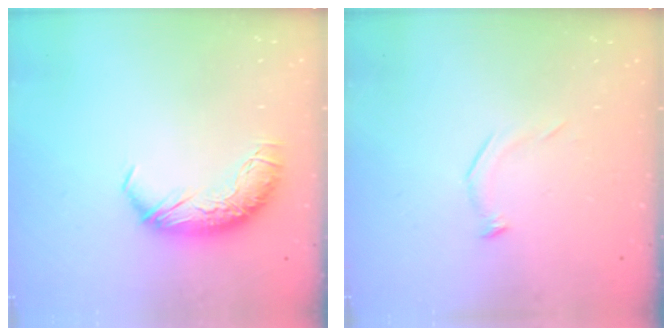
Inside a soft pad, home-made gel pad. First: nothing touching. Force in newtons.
{"total": 7.6, "press": 7.6, "slide": 0.7}